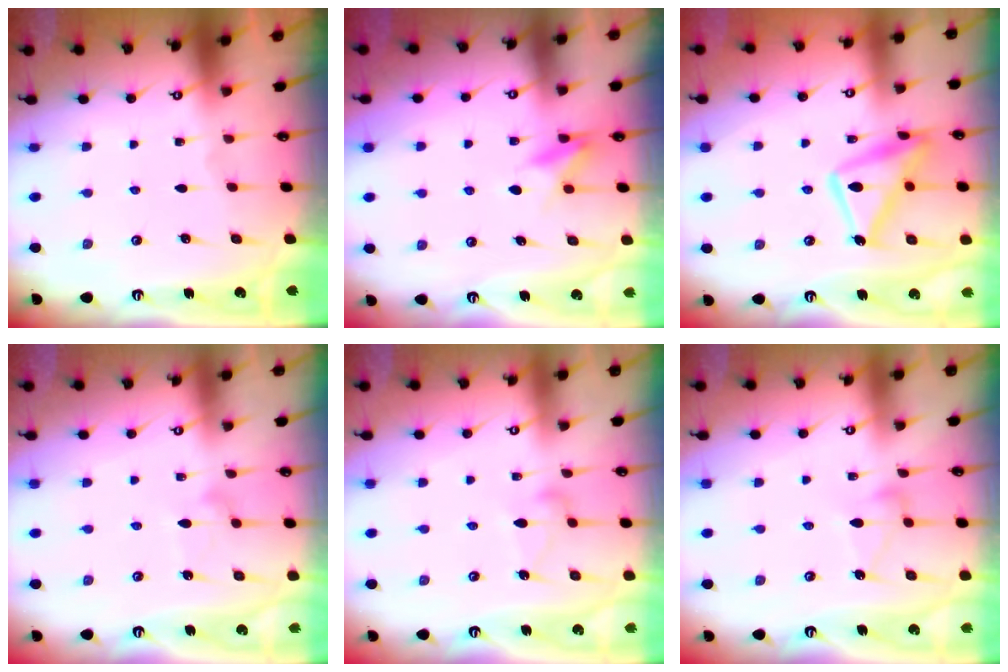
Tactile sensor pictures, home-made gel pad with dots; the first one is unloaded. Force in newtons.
{"total": 8.5, "press": 8.4, "slide": 1.3}
{"total": 14.8, "press": 14.8, "slide": 1.0}
{"total": 8.0, "press": 8.0, "slide": 0.5}
{"total": 7.8, "press": 7.8, "slide": 0.4}
{"total": 7.0, "press": 7.0, "slide": 0.3}